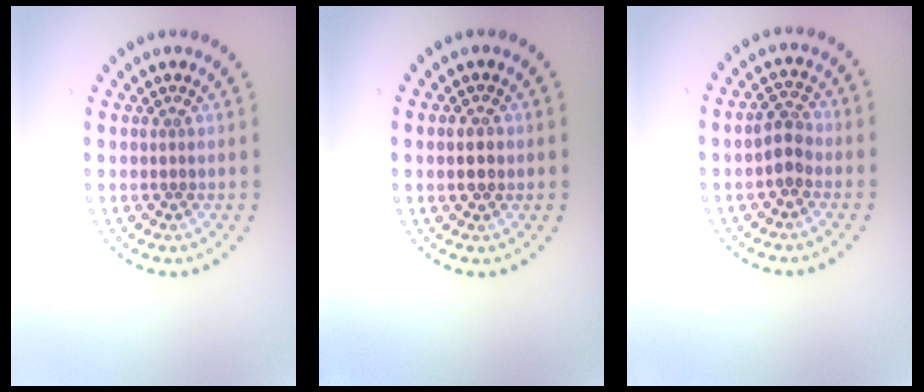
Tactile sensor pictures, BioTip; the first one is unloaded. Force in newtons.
{"total": 2.2, "press": 2.1, "slide": 0.1}
{"total": 2.4, "press": 2.3, "slide": 0.5}